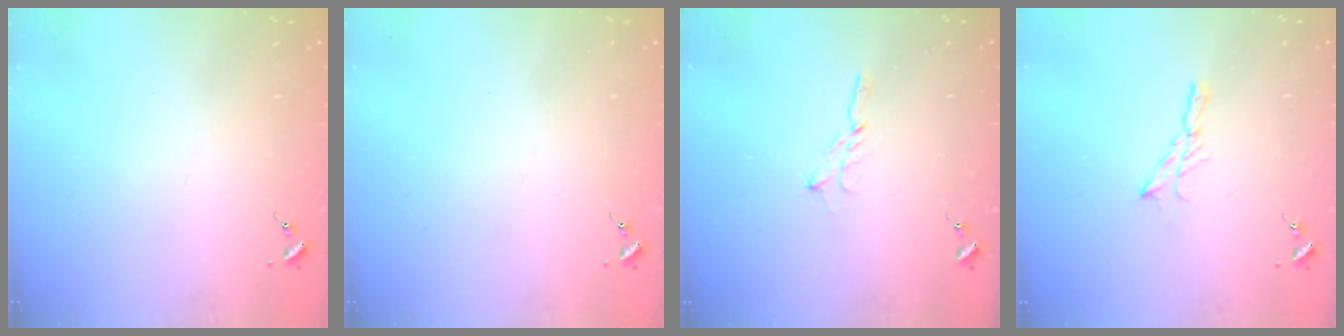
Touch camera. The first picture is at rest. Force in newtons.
{"total": 0.0}
{"total": 2.0, "press": 2.0, "slide": 0.2}
{"total": 5.3, "press": 5.3, "slide": 0.2}